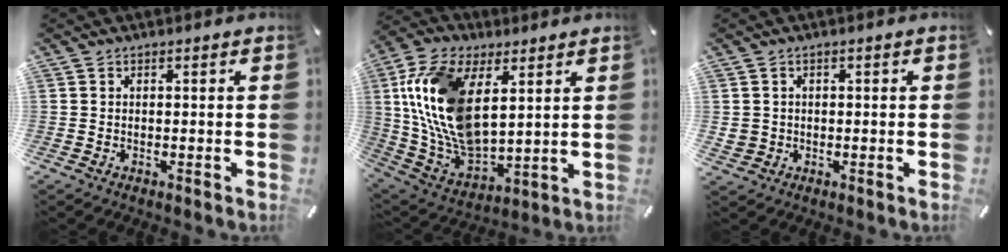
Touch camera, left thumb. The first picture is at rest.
{"total": 18.7, "force": [5.5, 11.2, 13.9], "torque": [-0.328, -0.017, 0.098]}
{"total": 3.0, "force": [0.0, 2.9, 0.4], "torque": [-0.011, 0.004, 0.000]}